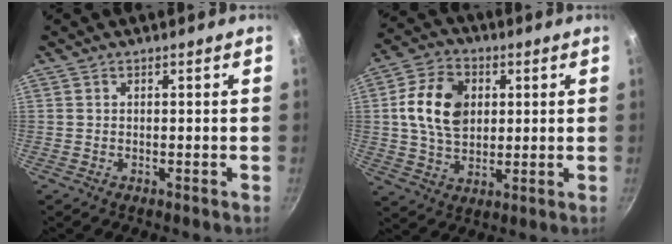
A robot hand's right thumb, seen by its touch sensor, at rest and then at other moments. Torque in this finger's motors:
{"motor_torque": [2.45, 2.56, 1.17, -0.72, 0.74]}